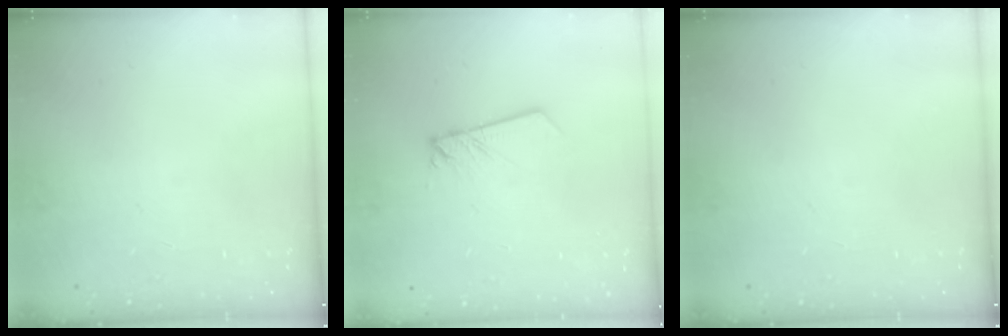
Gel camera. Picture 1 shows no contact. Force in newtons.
{"total": 2.2, "press": 2.2, "slide": 0.1}
{"total": 0.0}